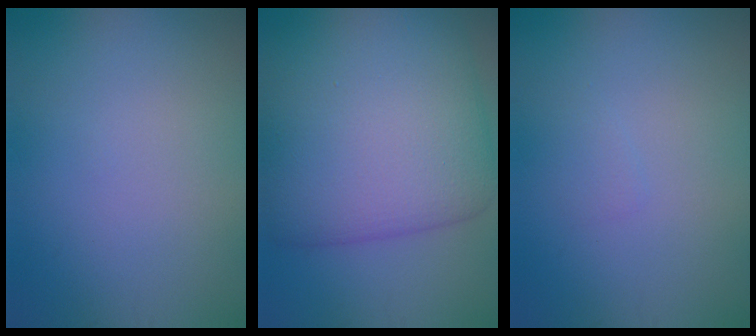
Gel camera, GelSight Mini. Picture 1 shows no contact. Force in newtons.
{"total": 11.1, "press": 11.1, "slide": 0.3}
{"total": 0.6, "press": 0.6, "slide": 0.0}